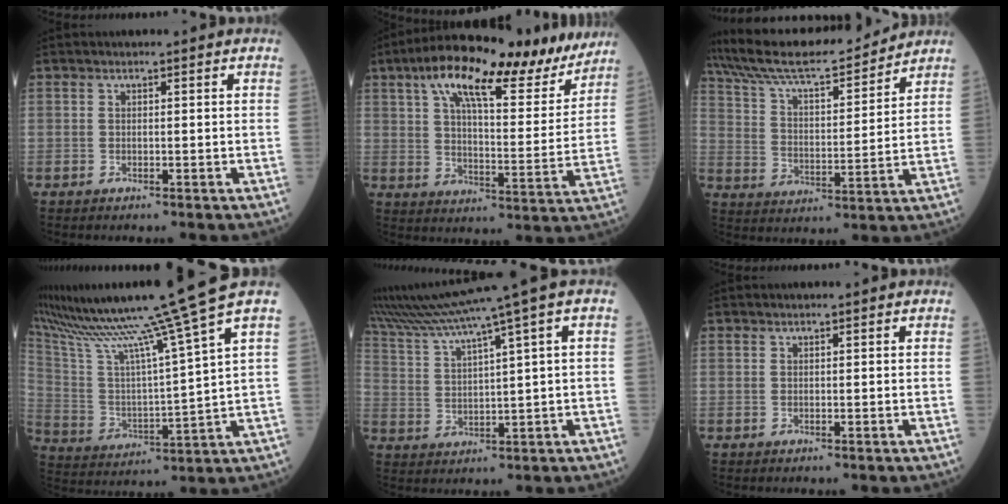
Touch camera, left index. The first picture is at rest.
{"total": 20.0, "force": [14.5, 4.9, 12.9], "torque": [-0.200, 0.021, 0.216]}
{"total": 18.4, "force": [16.8, 2.2, 7.2], "torque": [-0.133, 0.014, 0.279]}
{"total": 20.5, "force": [16.6, -3.6, 11.6], "torque": [-0.216, -0.039, 0.283]}
{"total": 12.5, "force": [9.3, -2.1, 8.2], "torque": [-0.153, 0.013, 0.170]}
{"total": 0.0}